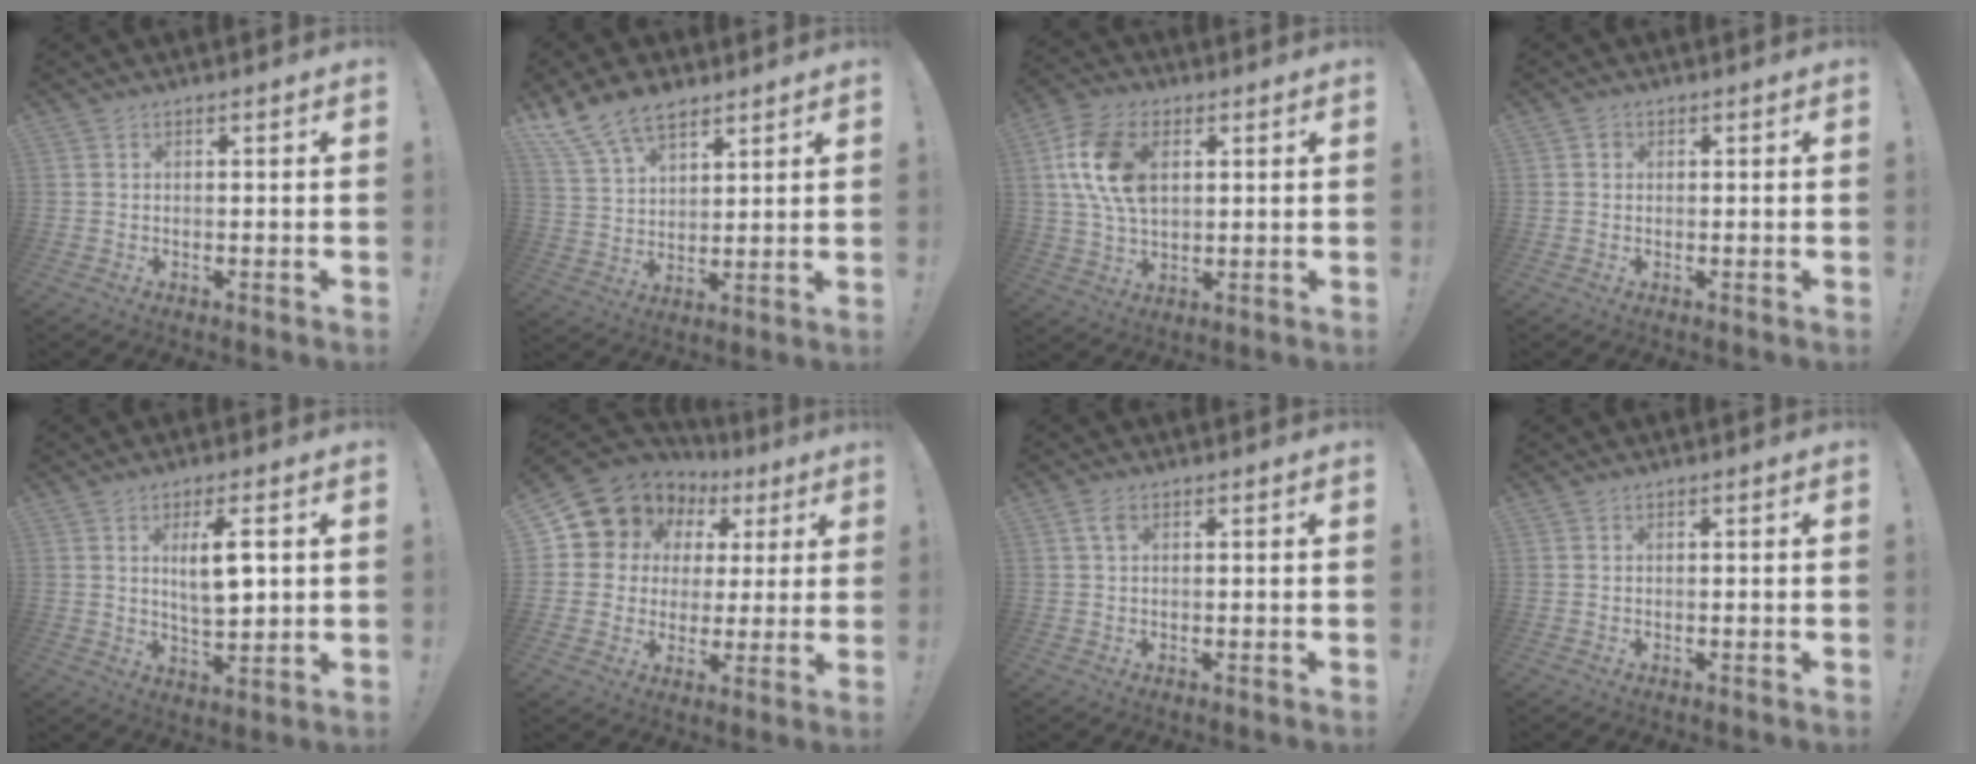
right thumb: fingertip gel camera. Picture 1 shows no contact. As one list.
[{"total": 12.7, "force": [9.1, 6.8, 5.8], "torque": [-0.117, -0.046, 0.175]}, {"total": 15.2, "force": [3.8, 9.9, 10.8], "torque": [-0.205, 0.002, 0.072]}, {"total": 1.2, "force": [0.4, 1.1, 0.4], "torque": [-0.004, 0.003, 0.005]}, {"total": 9.2, "force": [2.3, 3.1, 8.4], "torque": [-0.139, -0.006, 0.034]}, {"total": 11.5, "force": [6.5, 8.8, 3.4], "torque": [-0.062, -0.047, 0.131]}, {"total": 2.6, "force": [1.0, 1.3, 2.0], "torque": [-0.039, 0.002, 0.017]}, {"total": 0.0}]